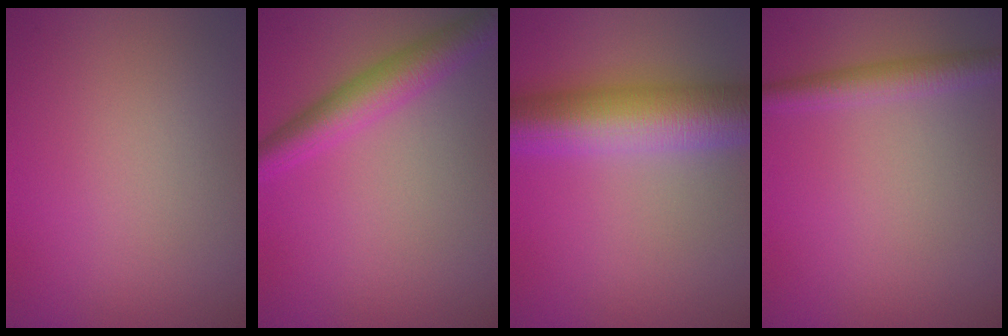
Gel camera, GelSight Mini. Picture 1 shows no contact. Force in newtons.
{"total": 4.3, "press": 4.3, "slide": 0.0}
{"total": 9.6, "press": 9.6, "slide": 0.1}
{"total": 2.6, "press": 2.6, "slide": 0.1}